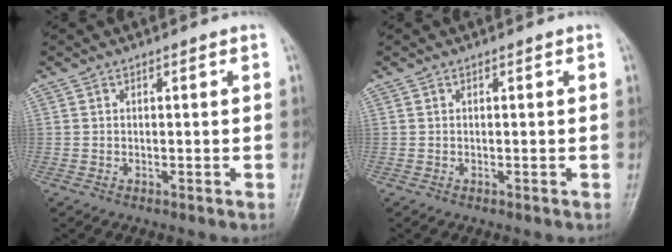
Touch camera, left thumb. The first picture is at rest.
{"total": 0.0}